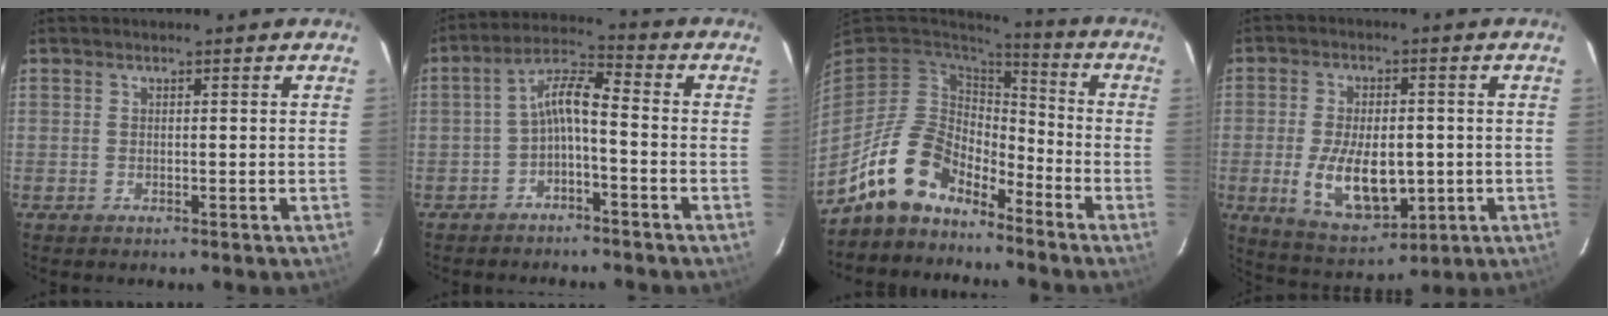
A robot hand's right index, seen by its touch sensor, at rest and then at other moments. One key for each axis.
{"total": 5.8, "fx": -2.6, "fy": 1.3, "fz": 5.0, "tx": -0.117, "ty": 0.019, "tz": -0.049}
{"total": 13.0, "fx": -10.4, "fy": 6.2, "fz": 4.7, "tx": -0.100, "ty": 0.017, "tz": -0.192}
{"total": 12.6, "fx": -2.2, "fy": 6.7, "fz": 10.5, "tx": -0.210, "ty": -0.014, "tz": -0.022}